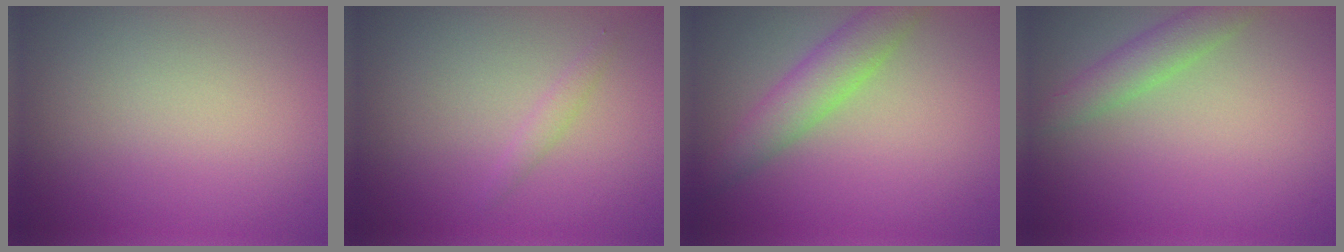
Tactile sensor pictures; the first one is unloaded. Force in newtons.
{"total": 0.9, "press": 0.9, "slide": 0.1}
{"total": 3.7, "press": 3.7, "slide": 0.1}
{"total": 2.5, "press": 2.5, "slide": 0.2}